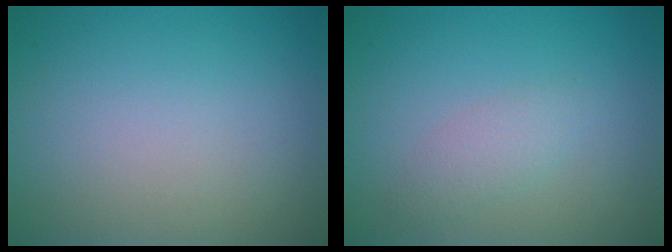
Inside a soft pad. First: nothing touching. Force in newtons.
{"total": 1.6, "press": 1.6, "slide": 0.1}